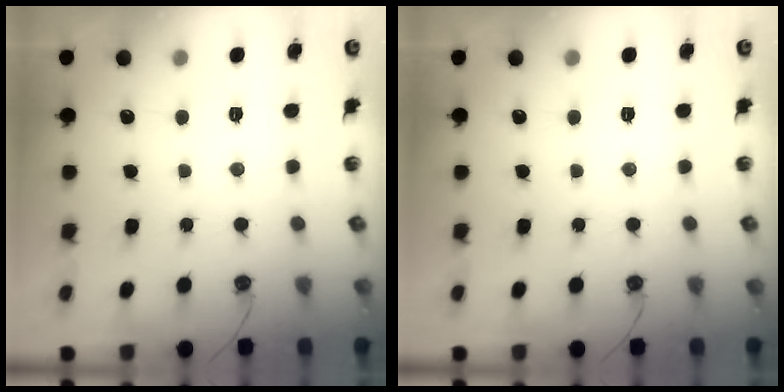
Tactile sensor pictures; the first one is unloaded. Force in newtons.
{"total": 0.0}